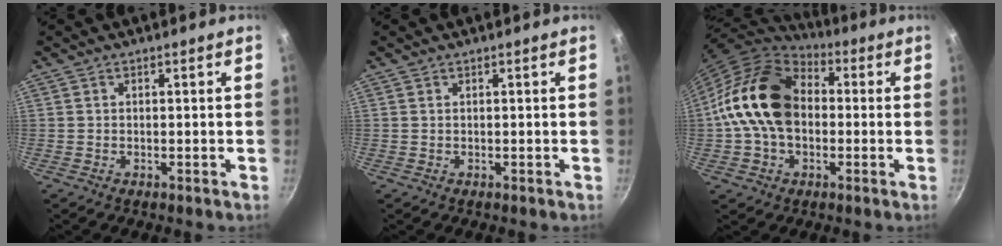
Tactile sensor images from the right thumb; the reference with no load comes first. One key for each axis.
{"total": 0.0}
{"total": 18.3, "fx": 0.2, "fy": 13.1, "fz": 12.8, "tx": -0.208, "ty": 0.038, "tz": -0.010}